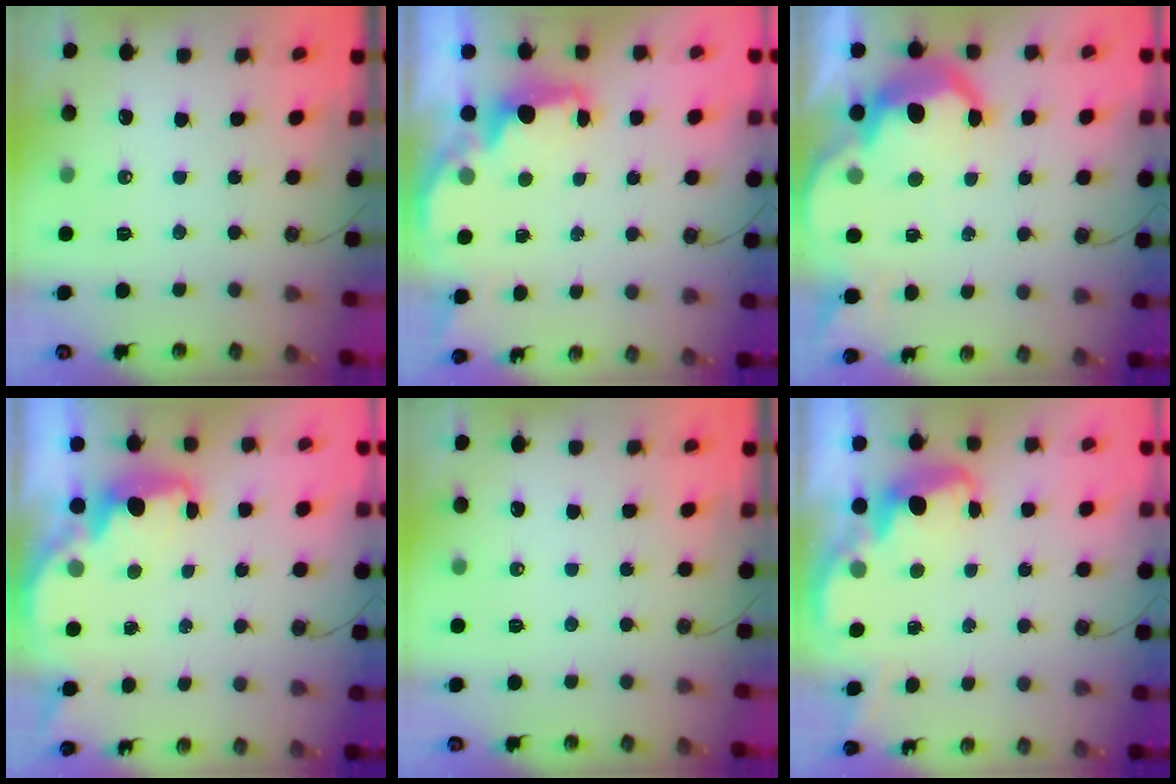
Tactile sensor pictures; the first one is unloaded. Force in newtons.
{"total": 2.4, "press": 2.3, "slide": 0.8}
{"total": 11.2, "press": 11.2, "slide": 0.9}
{"total": 2.5, "press": 2.4, "slide": 0.8}
{"total": 0.0}
{"total": 2.9, "press": 2.8, "slide": 0.8}